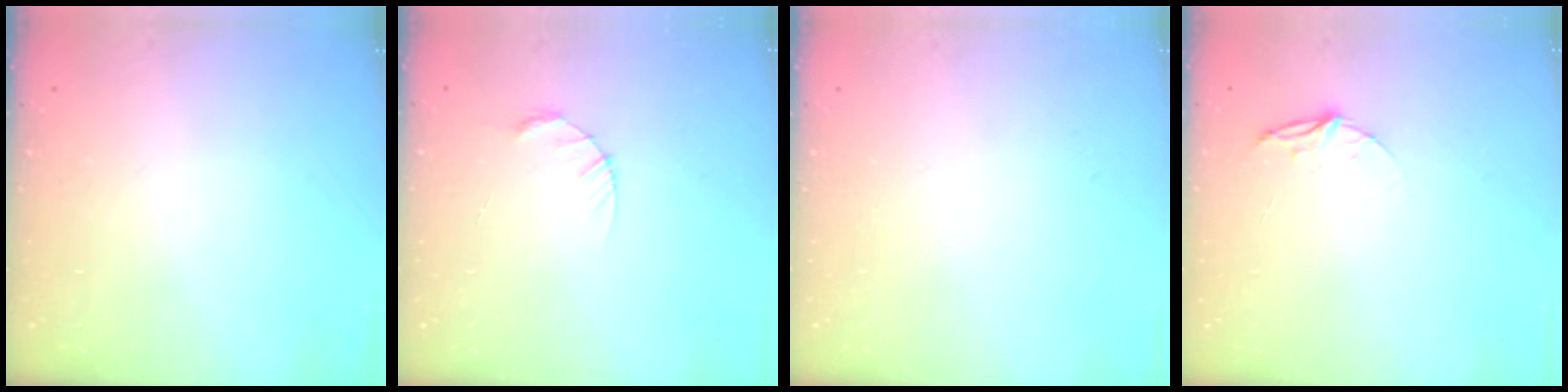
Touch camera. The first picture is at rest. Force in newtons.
{"total": 3.4, "press": 3.4, "slide": 0.4}
{"total": 0.0}
{"total": 4.4, "press": 4.4, "slide": 0.4}